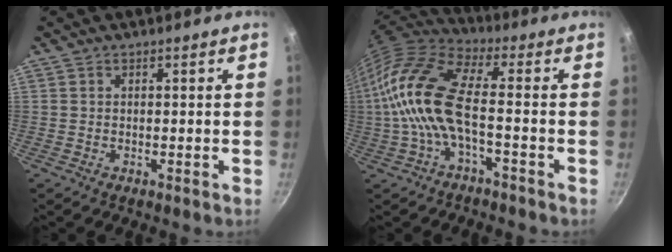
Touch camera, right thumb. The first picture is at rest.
{"total": 15.8, "force": [-2.2, 6.6, 14.2], "torque": [-0.297, 0.031, -0.058]}